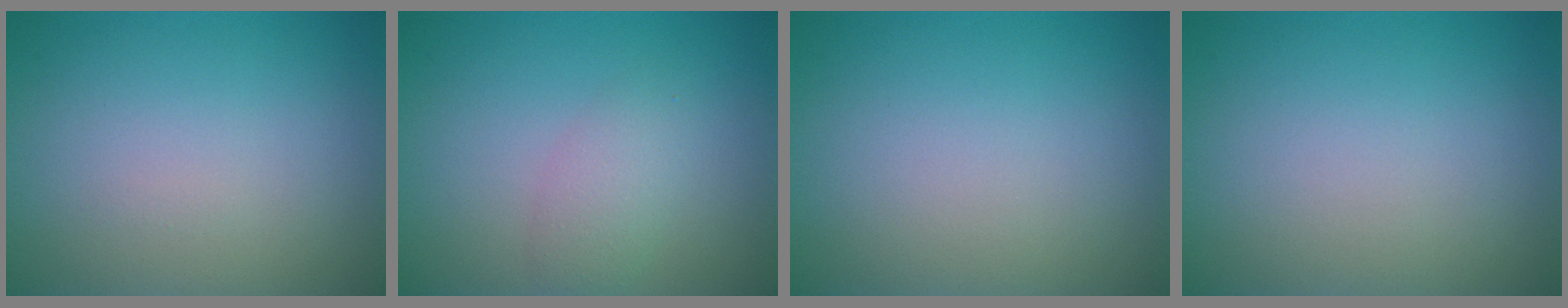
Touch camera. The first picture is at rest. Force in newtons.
{"total": 2.1, "press": 2.1, "slide": 0.0}
{"total": 0.0}
{"total": 0.0}